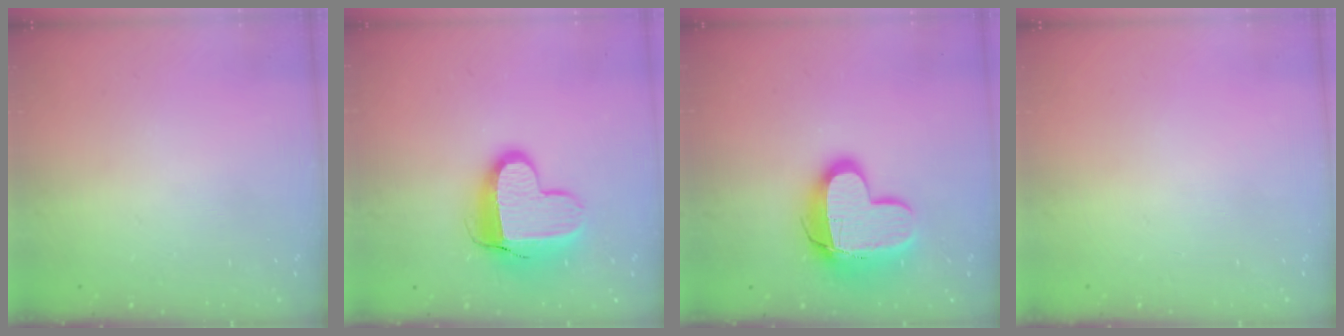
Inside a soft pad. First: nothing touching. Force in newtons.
{"total": 13.3, "press": 13.3, "slide": 0.9}
{"total": 15.0, "press": 14.9, "slide": 1.3}
{"total": 0.0}